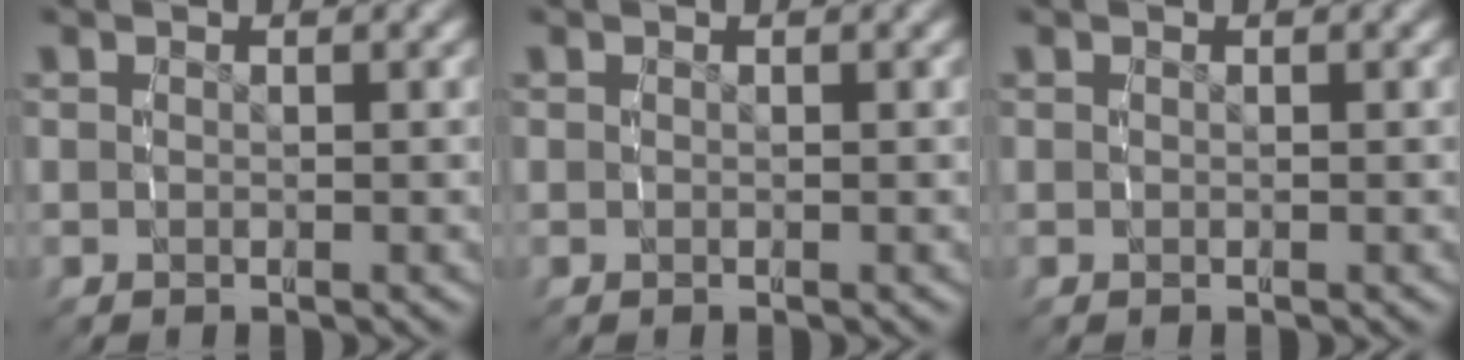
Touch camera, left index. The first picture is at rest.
{"total": 0.0}
{"total": 0.0}